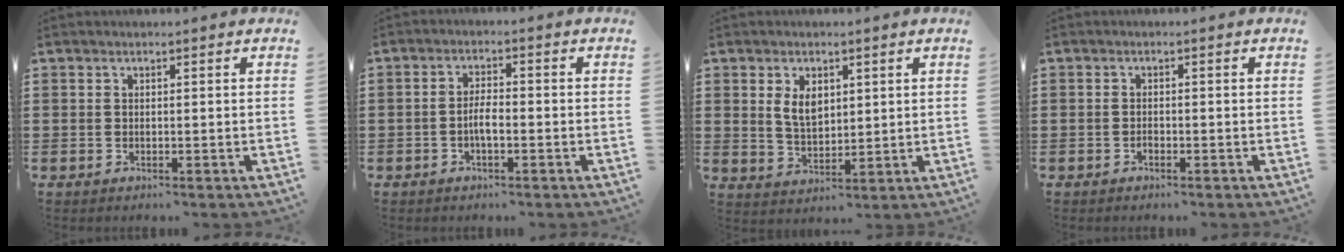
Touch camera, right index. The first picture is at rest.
{"total": 3.0, "force": [-1.0, 0.9, 2.7], "torque": [-0.056, 0.003, -0.022]}
{"total": 4.6, "force": [1.6, 2.9, 3.3], "torque": [-0.065, 0.006, 0.027]}
{"total": 0.8, "force": [-0.6, 0.4, 0.4], "torque": [-0.010, -0.002, -0.011]}